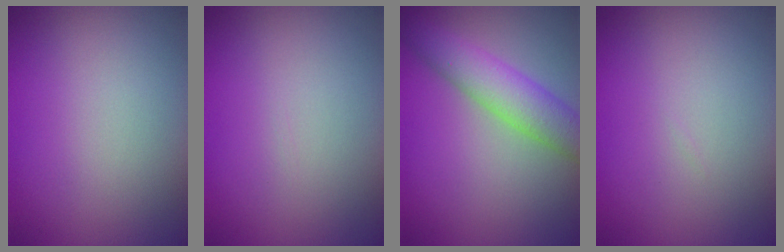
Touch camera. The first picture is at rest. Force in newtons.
{"total": 0.0}
{"total": 4.9, "press": 4.9, "slide": 0.1}
{"total": 0.0}